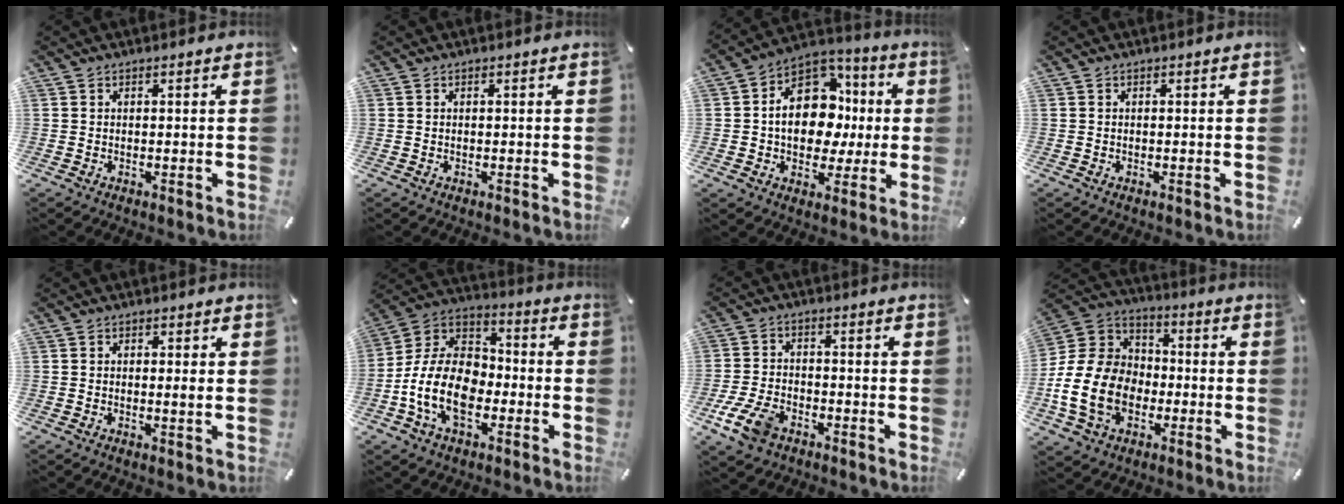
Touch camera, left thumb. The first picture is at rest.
{"total": 0.0}
{"total": 16.3, "force": [0.2, 12.5, 10.4], "torque": [-0.171, 0.002, 0.010]}
{"total": 0.0}
{"total": 1.4, "force": [0.1, 0.5, 1.3], "torque": [-0.017, -0.003, -0.001]}
{"total": 15.0, "force": [-5.5, 10.3, 9.5], "torque": [-0.224, 0.021, -0.106]}
{"total": 8.7, "force": [-4.5, 5.4, 5.1], "torque": [-0.120, 0.011, -0.084]}
{"total": 17.2, "force": [-4.6, 13.6, 9.4], "torque": [-0.217, 0.026, -0.085]}